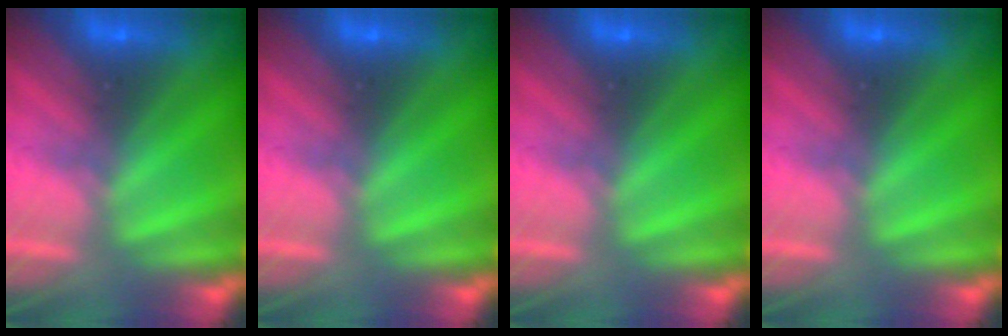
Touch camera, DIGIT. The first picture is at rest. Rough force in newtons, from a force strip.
{"total": 0.0}
{"total": 0.0}
{"total": 0.0}